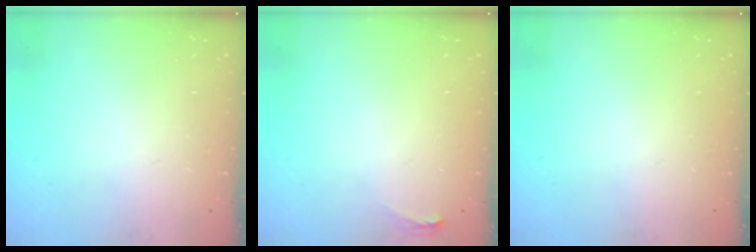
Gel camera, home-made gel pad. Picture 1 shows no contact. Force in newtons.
{"total": 3.7, "press": 3.4, "slide": 1.4}
{"total": 0.0}